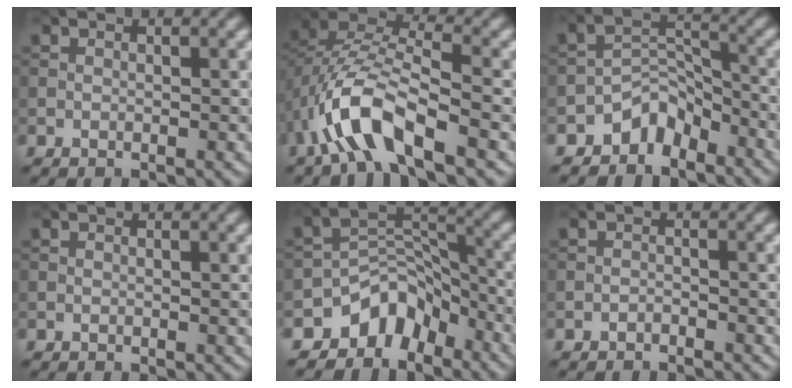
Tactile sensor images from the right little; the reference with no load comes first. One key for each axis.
{"total": 8.2, "fx": -3.7, "fy": 3.5, "fz": 6.4, "tx": -0.137, "ty": 0.005, "tz": -0.077}
{"total": 4.0, "fx": -3.1, "fy": 2.3, "fz": 1.2, "tx": -0.002, "ty": 0.008, "tz": -0.060}
{"total": 0.0}
{"total": 6.1, "fx": -4.3, "fy": 3.8, "fz": 2.0, "tx": -0.010, "ty": 0.001, "tz": -0.078}
{"total": 0.9, "fx": -0.9, "fy": 0.2, "fz": 0.2, "tx": -0.002, "ty": 0.001, "tz": -0.018}